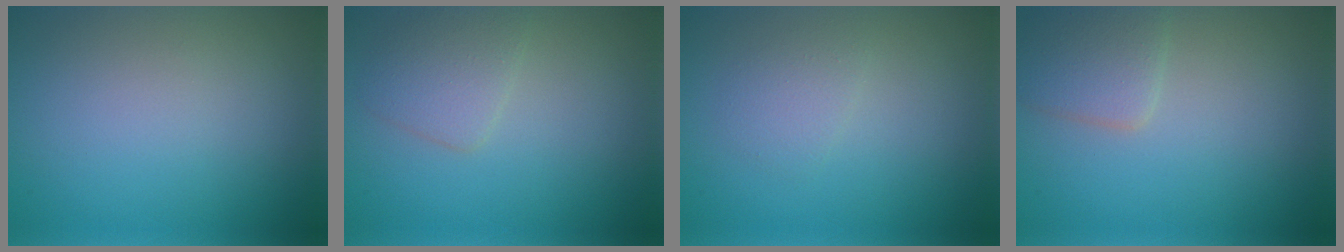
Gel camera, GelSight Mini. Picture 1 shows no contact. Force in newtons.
{"total": 2.5, "press": 2.5, "slide": 0.2}
{"total": 1.4, "press": 1.4, "slide": 0.1}
{"total": 2.9, "press": 2.9, "slide": 0.2}